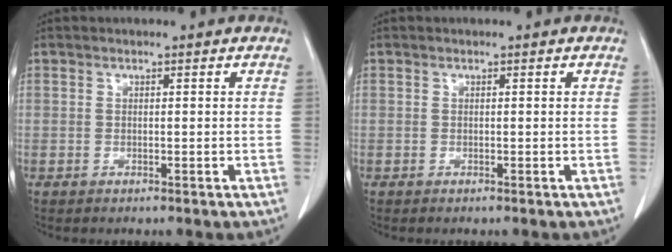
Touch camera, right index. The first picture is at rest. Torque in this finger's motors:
{"motor_torque": [0.04, -0.01, -0.01, 0.00]}